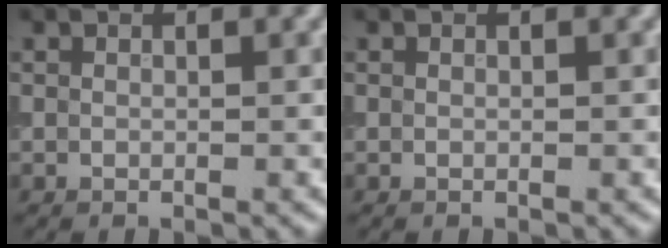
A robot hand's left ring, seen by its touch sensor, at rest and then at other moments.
{"total": 0.0}